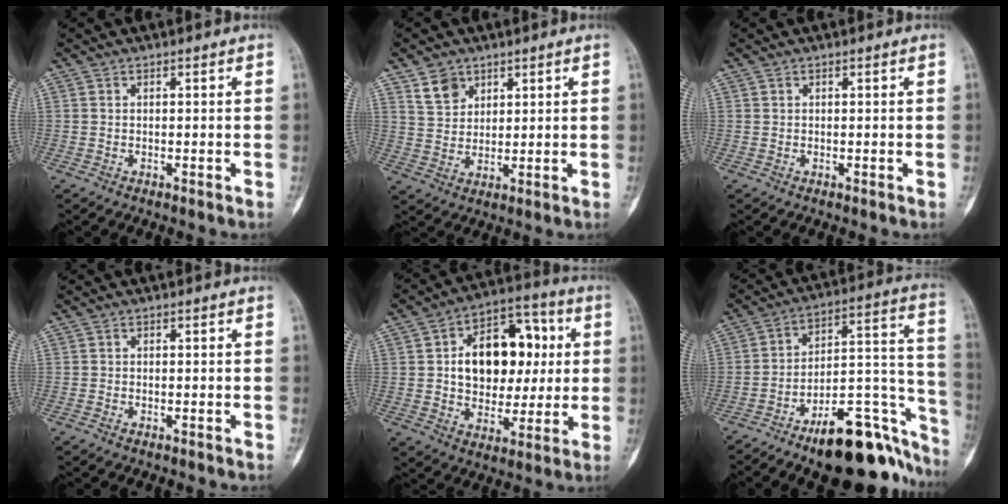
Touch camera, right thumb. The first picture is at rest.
{"total": 5.4, "force": [3.4, 3.8, 1.6], "torque": [-0.012, -0.022, 0.071]}
{"total": 0.0}
{"total": 0.5, "force": [-0.4, 0.2, 0.2], "torque": [-0.010, 0.001, -0.007]}
{"total": 17.6, "force": [2.5, 12.2, 12.5], "torque": [-0.140, 0.021, 0.040]}
{"total": 25.0, "force": [-14.9, 9.8, 17.6], "torque": [-0.150, 0.118, -0.218]}